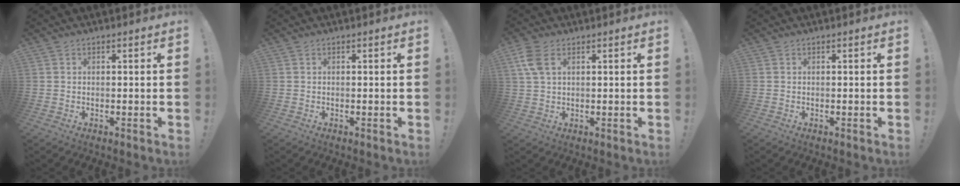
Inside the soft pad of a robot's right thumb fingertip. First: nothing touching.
{"total": 0.0}
{"total": 6.2, "force": [2.7, 3.5, 4.4], "torque": [-0.098, -0.003, 0.050]}
{"total": 0.0}